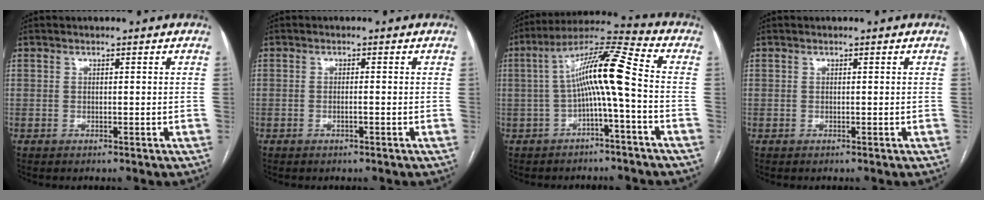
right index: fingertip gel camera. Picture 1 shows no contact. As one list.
[{"total": 0.8, "force": [-0.3, 0.0, 0.7], "torque": [-0.014, 0.001, -0.004]}, {"total": 10.9, "force": [-1.0, 0.1, 10.9], "torque": [-0.190, 0.037, -0.020]}, {"total": 0.0}]